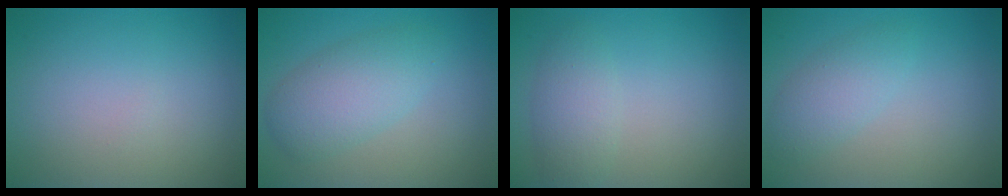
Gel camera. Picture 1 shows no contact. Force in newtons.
{"total": 4.3, "press": 4.3, "slide": 0.1}
{"total": 2.5, "press": 2.5, "slide": 0.1}
{"total": 2.5, "press": 2.5, "slide": 0.1}